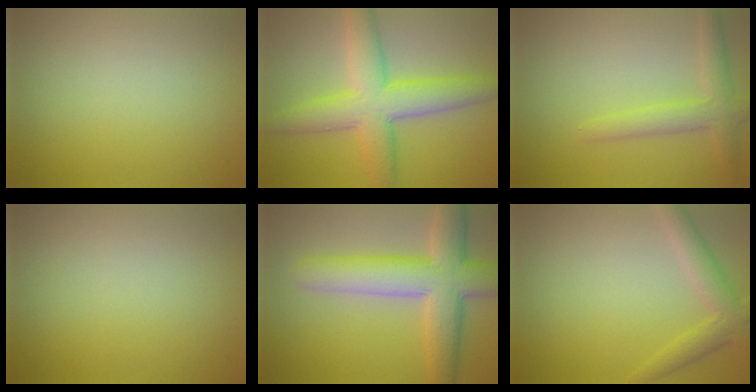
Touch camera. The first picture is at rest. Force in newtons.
{"total": 6.1, "press": 6.1, "slide": 0.4}
{"total": 2.9, "press": 2.9, "slide": 0.2}
{"total": 0.0}
{"total": 7.8, "press": 7.8, "slide": 0.5}
{"total": 3.0, "press": 3.0, "slide": 0.1}